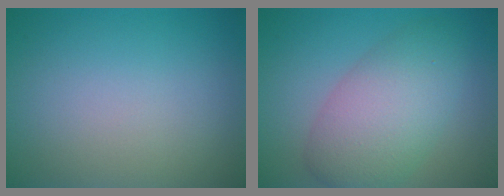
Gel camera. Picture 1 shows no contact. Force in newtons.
{"total": 6.3, "press": 6.3, "slide": 0.3}